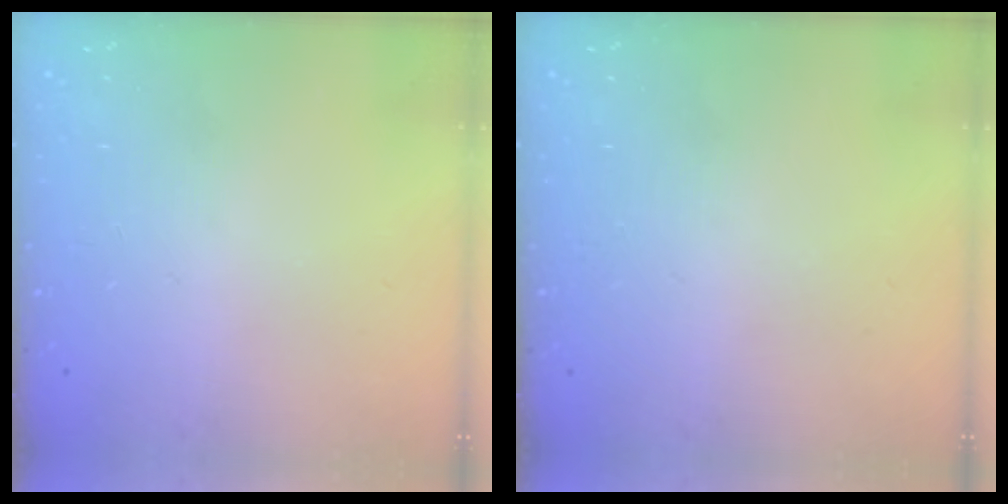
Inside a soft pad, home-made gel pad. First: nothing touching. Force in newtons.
{"total": 0.0}